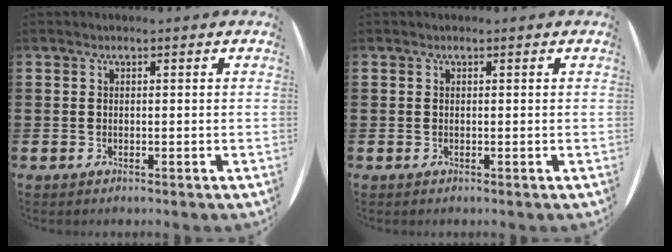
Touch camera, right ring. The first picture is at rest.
{"total": 0.0}